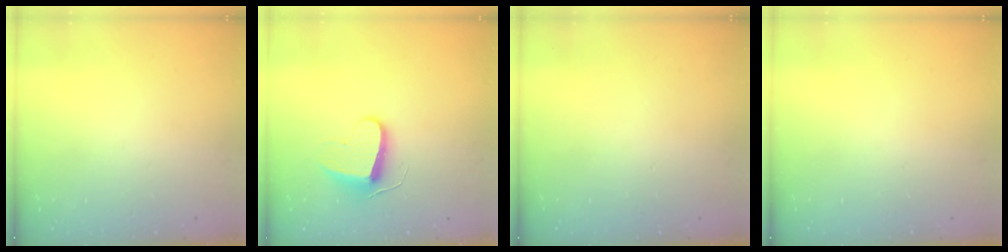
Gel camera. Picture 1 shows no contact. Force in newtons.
{"total": 9.3, "press": 9.3, "slide": 0.6}
{"total": 0.0}
{"total": 0.0}